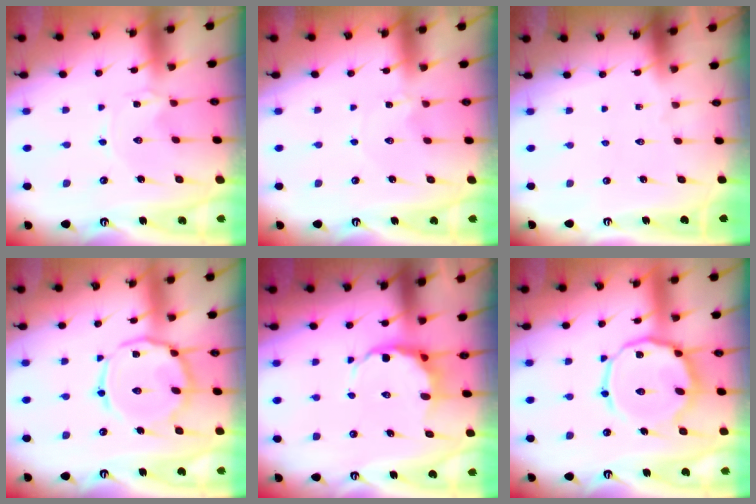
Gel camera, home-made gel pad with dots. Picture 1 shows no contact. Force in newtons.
{"total": 1.0, "press": 1.0, "slide": 0.2}
{"total": 0.0}
{"total": 14.1, "press": 14.1, "slide": 1.0}
{"total": 7.2, "press": 7.0, "slide": 1.6}
{"total": 14.6, "press": 14.6, "slide": 1.1}